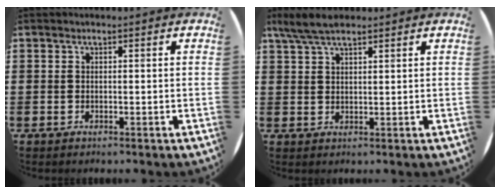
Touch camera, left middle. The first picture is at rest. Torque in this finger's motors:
{"motor_torque": [0.56, -0.43, 0.10, 0.04]}